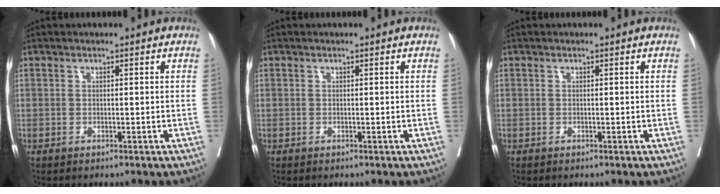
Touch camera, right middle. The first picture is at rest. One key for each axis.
{"total": 0.0}
{"total": 0.0}